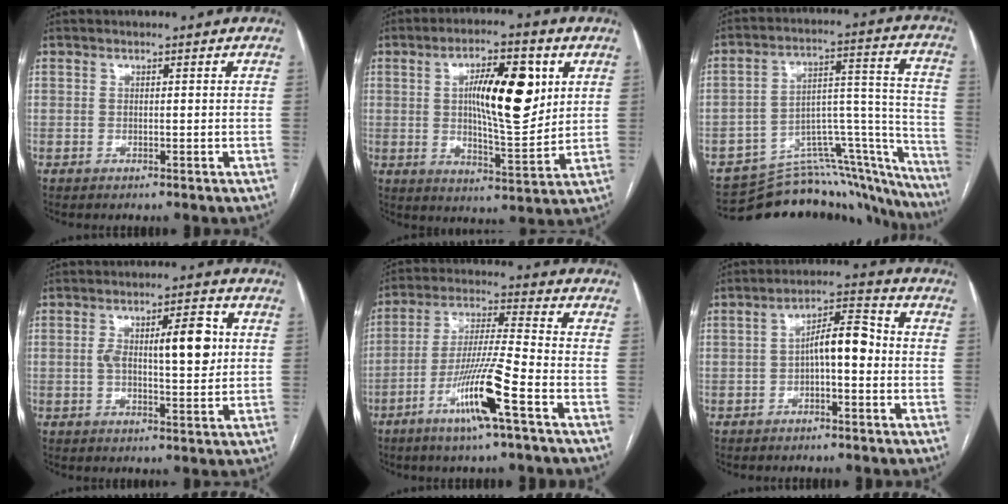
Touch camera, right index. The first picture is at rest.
{"total": 13.1, "force": [3.3, 3.5, 12.2], "torque": [-0.201, 0.008, 0.056]}
{"total": 24.2, "force": [-22.2, 7.2, 6.5], "torque": [-0.028, 0.071, -0.292]}
{"total": 9.1, "force": [1.4, 2.5, 8.6], "torque": [-0.138, 0.016, 0.025]}
{"total": 12.2, "force": [-5.9, -0.6, 10.6], "torque": [-0.207, -0.012, -0.112]}
{"total": 6.5, "force": [-0.8, 2.0, 6.2], "torque": [-0.104, 0.030, -0.011]}